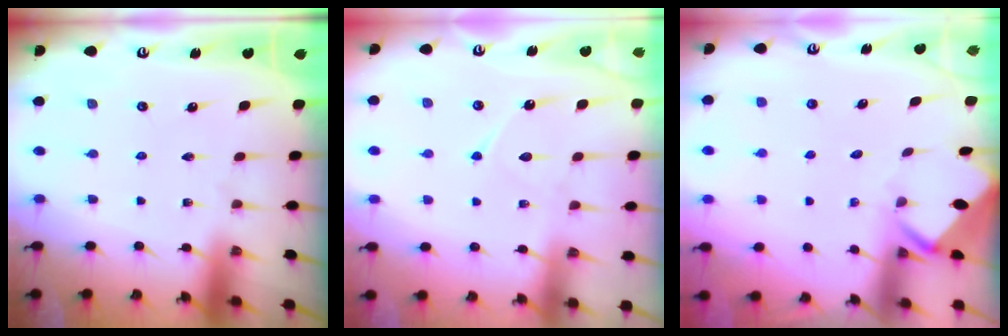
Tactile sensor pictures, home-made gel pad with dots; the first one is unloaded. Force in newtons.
{"total": 8.2, "press": 8.1, "slide": 0.8}
{"total": 3.5, "press": 3.5, "slide": 0.1}